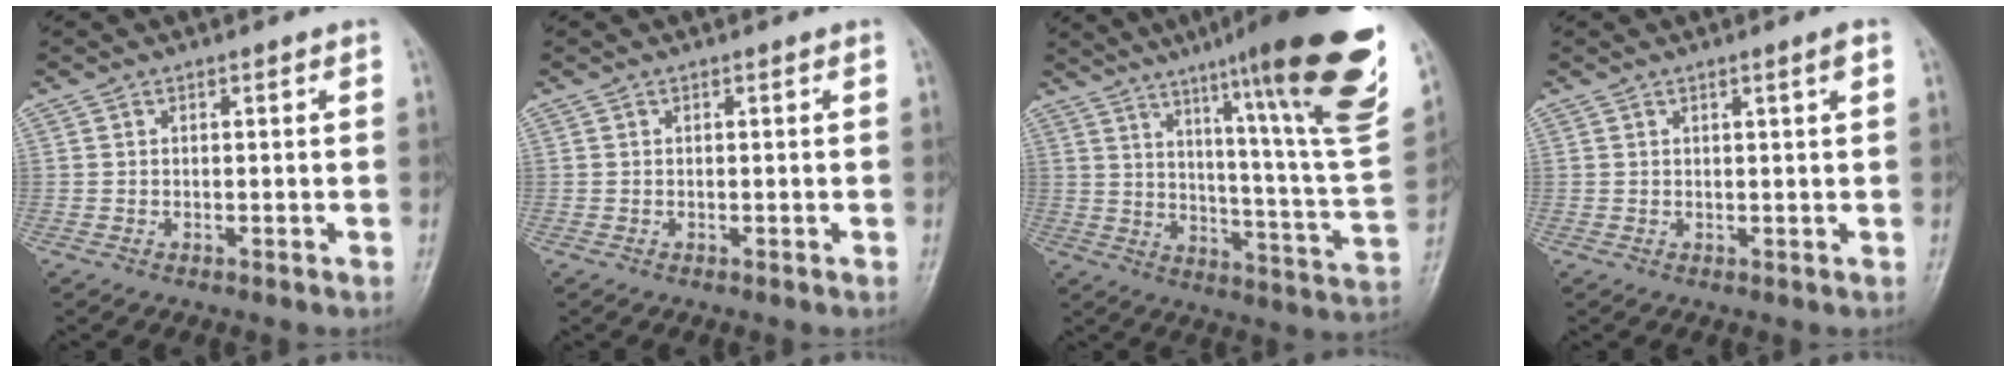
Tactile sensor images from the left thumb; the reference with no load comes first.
{"total": 0.0}
{"total": 28.2, "force": [17.2, 2.1, 22.2], "torque": [-0.292, -0.079, 0.248]}
{"total": 1.7, "force": [0.8, -0.1, 1.4], "torque": [-0.024, -0.004, 0.014]}